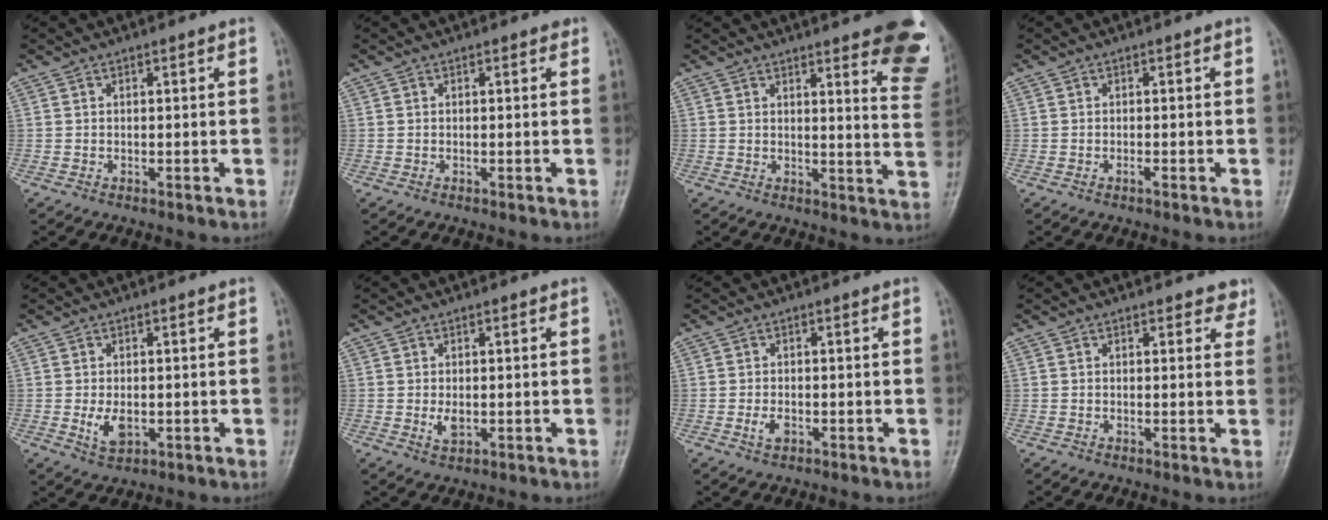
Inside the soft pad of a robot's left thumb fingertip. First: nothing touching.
{"total": 0.0}
{"total": 17.9, "force": [12.0, 4.0, 12.6], "torque": [-0.128, -0.063, 0.126]}
{"total": 0.6, "force": [-0.3, 0.1, 0.5], "torque": [-0.009, -0.001, -0.006]}
{"total": 3.9, "force": [-0.5, 2.4, 3.0], "torque": [-0.052, -0.007, -0.004]}
{"total": 2.4, "force": [0.0, 1.5, 1.9], "torque": [-0.032, -0.007, 0.004]}
{"total": 2.1, "force": [-0.7, 1.2, 1.5], "torque": [-0.031, -0.001, -0.013]}
{"total": 2.9, "force": [2.3, 1.5, 0.9], "torque": [0.020, -0.010, 0.016]}